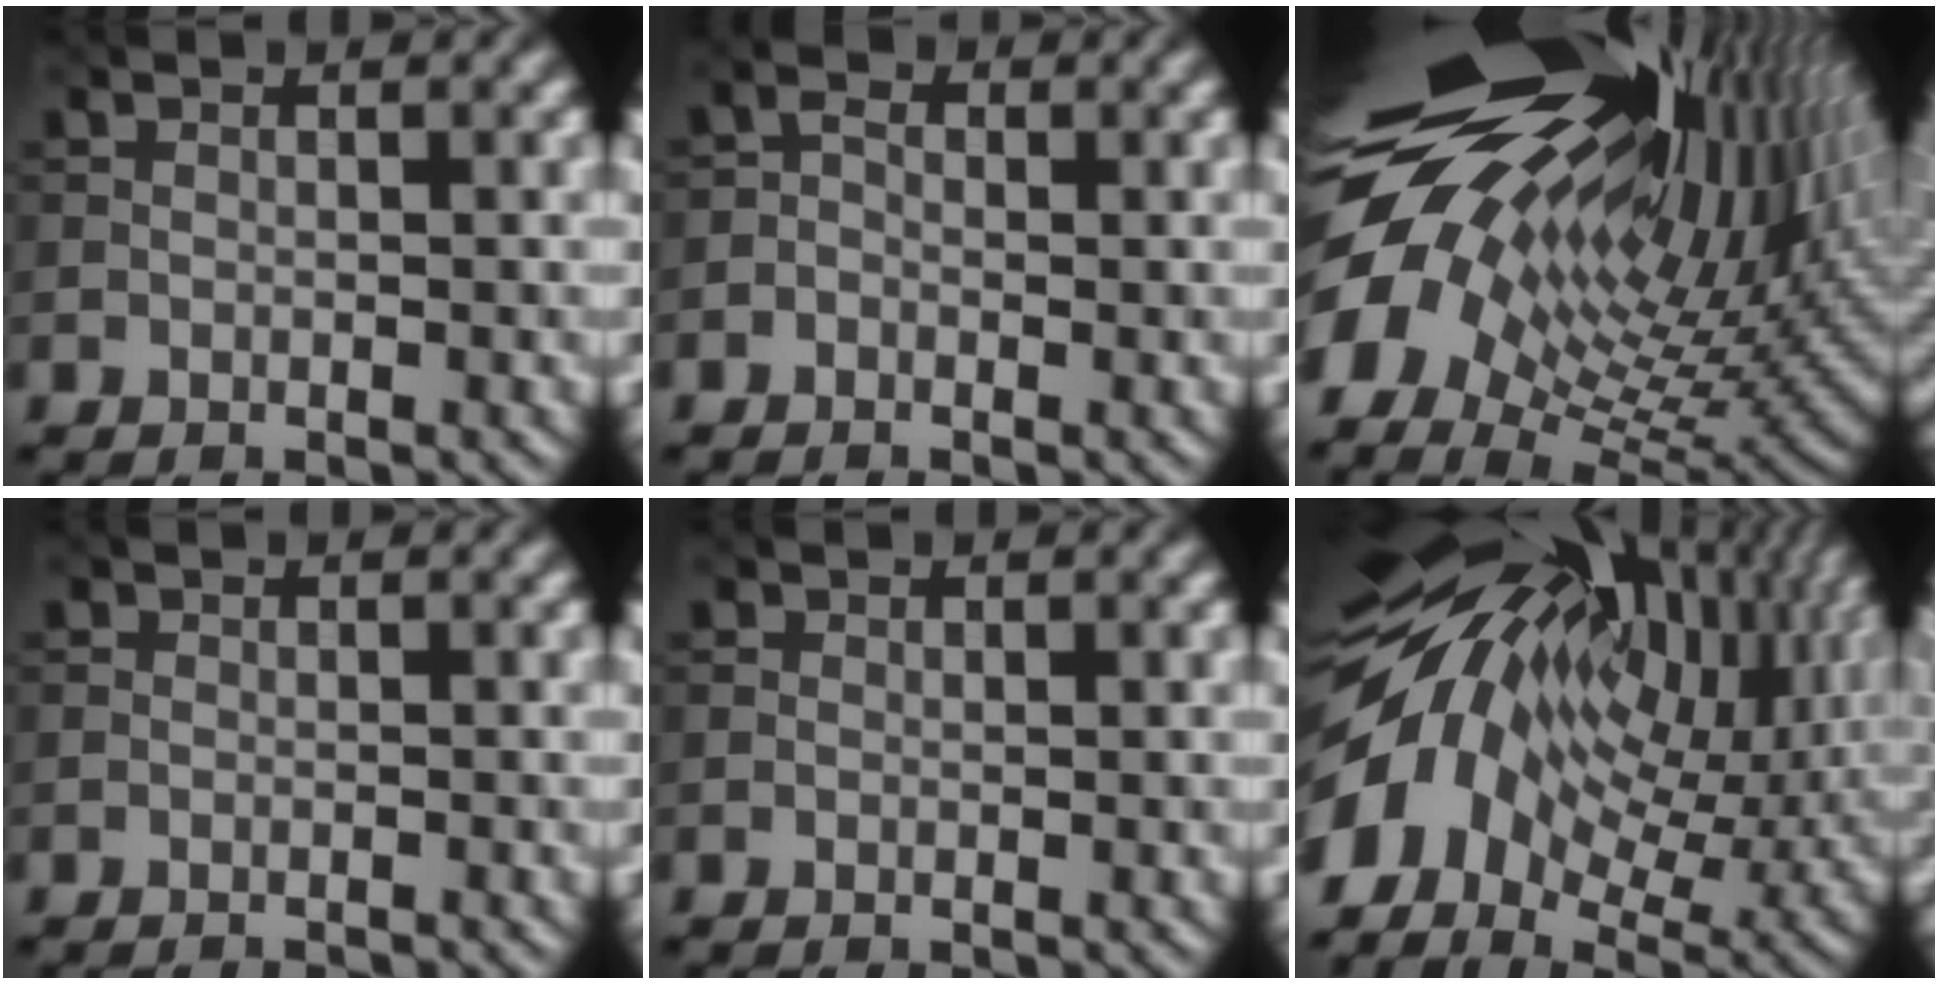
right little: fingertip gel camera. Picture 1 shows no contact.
{"total": 1.2, "force": [-0.9, 0.8, 0.2], "torque": [0.005, 0.000, -0.020]}
{"total": 20.8, "force": [6.2, 9.7, 17.3], "torque": [-0.287, 0.010, 0.114]}
{"total": 1.3, "force": [-1.3, 0.1, -0.2], "torque": [0.013, -0.007, -0.017]}
{"total": 0.7, "force": [-0.6, 0.0, -0.3], "torque": [0.011, -0.005, -0.005]}
{"total": 16.2, "force": [-0.6, 10.5, 12.3], "torque": [-0.253, -0.005, -0.008]}